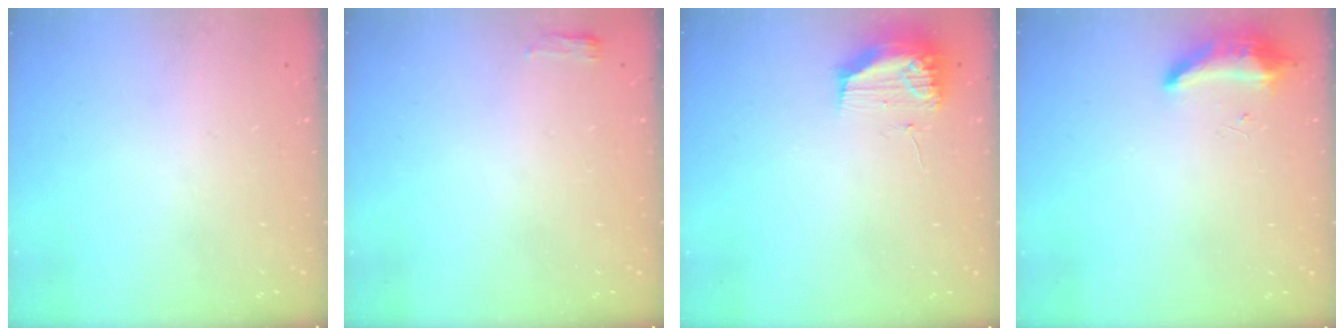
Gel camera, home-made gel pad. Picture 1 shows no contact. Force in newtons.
{"total": 2.7, "press": 2.6, "slide": 0.8}
{"total": 11.5, "press": 11.5, "slide": 0.7}
{"total": 8.0, "press": 8.0, "slide": 0.4}